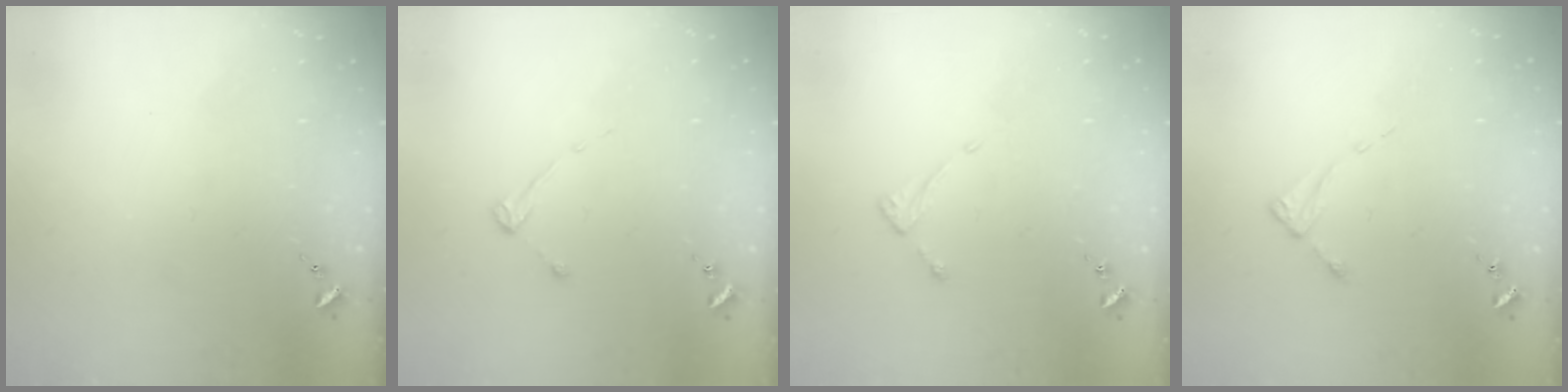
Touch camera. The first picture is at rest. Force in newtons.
{"total": 2.6, "press": 2.5, "slide": 0.4}
{"total": 2.6, "press": 2.6, "slide": 0.3}
{"total": 2.6, "press": 2.6, "slide": 0.4}